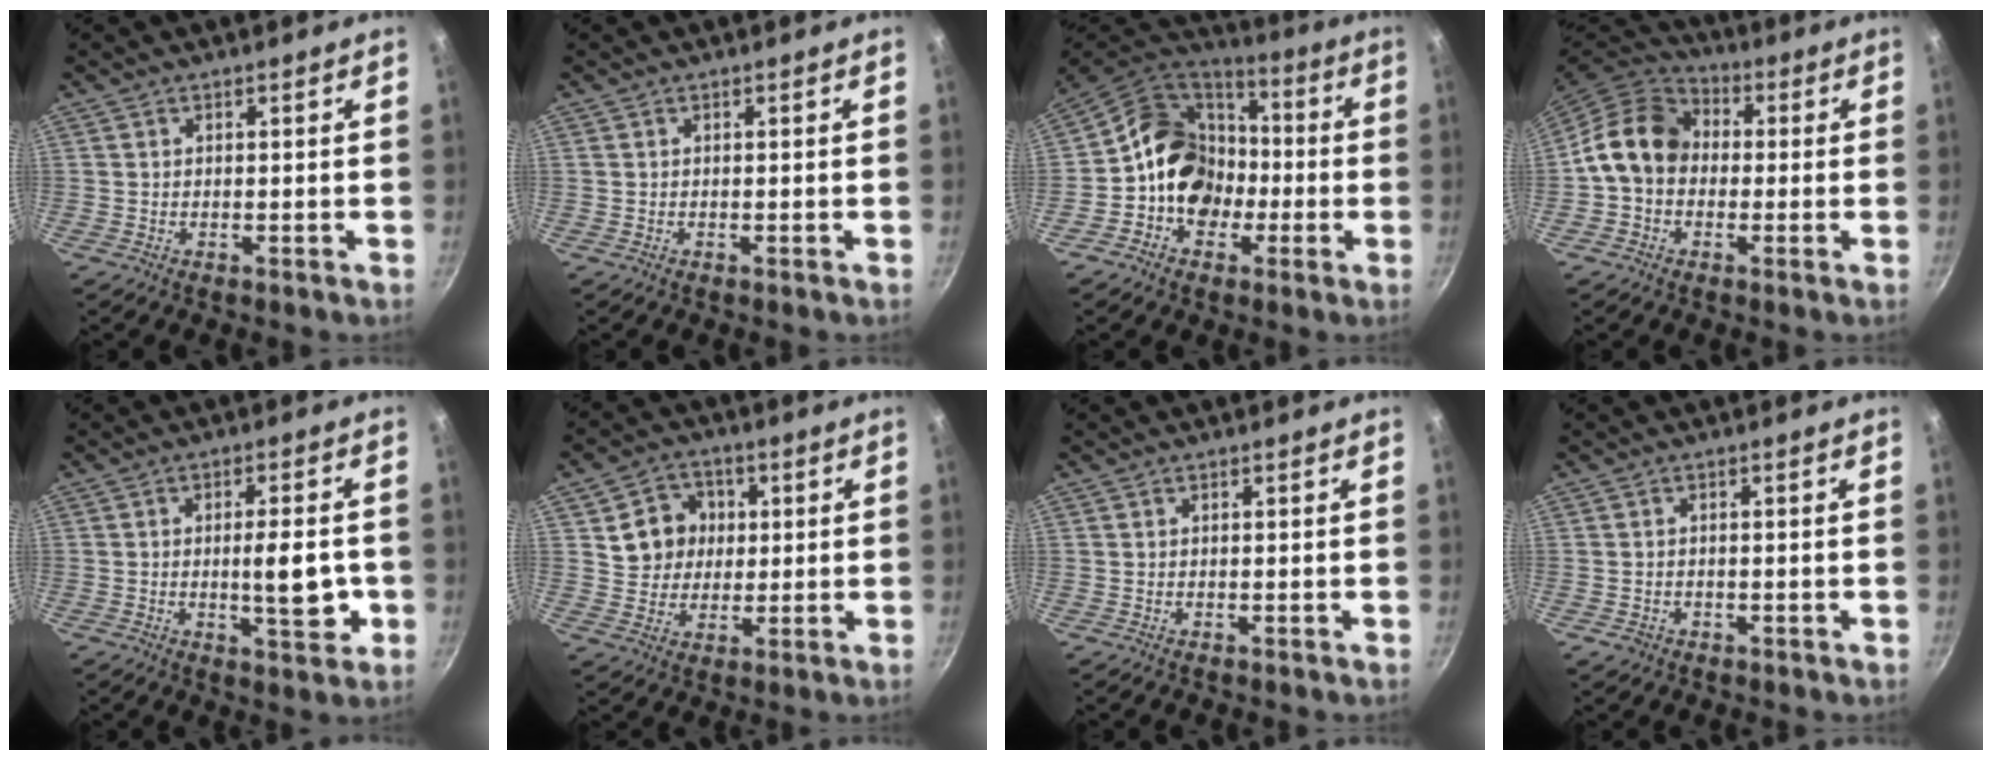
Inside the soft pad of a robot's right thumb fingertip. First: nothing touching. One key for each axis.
{"total": 0.0}
{"total": 16.3, "fx": -2.1, "fy": 13.8, "fz": 8.4, "tx": -0.092, "ty": 0.049, "tz": -0.049}
{"total": 12.2, "fx": 0.1, "fy": 9.9, "fz": 7.2, "tx": -0.093, "ty": 0.029, "tz": -0.019}
{"total": 8.7, "fx": -1.4, "fy": 3.0, "fz": 8.0, "tx": -0.099, "ty": 0.002, "tz": -0.019}
{"total": 8.7, "fx": 2.0, "fy": 7.8, "fz": 3.3, "tx": -0.022, "ty": 0.007, "tz": 0.033}
{"total": 0.0}
{"total": 2.1, "fx": -0.8, "fy": 1.7, "fz": 0.8, "tx": -0.014, "ty": 0.005, "tz": -0.004}